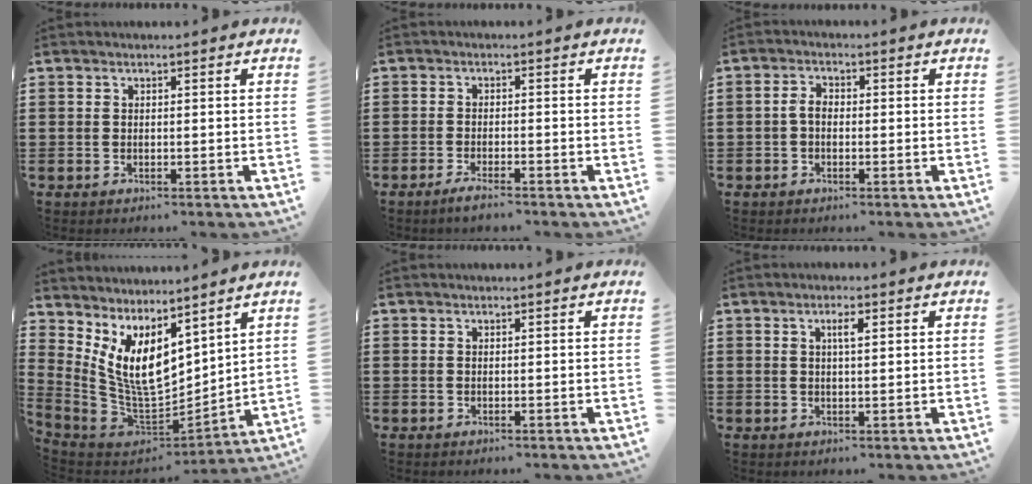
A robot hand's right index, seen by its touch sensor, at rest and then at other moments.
{"total": 2.0, "force": [-1.7, 0.1, 1.1], "torque": [-0.018, 0.001, -0.031]}
{"total": 2.6, "force": [-0.5, 1.6, 2.0], "torque": [-0.048, 0.002, -0.013]}
{"total": 9.9, "force": [4.8, 5.3, 6.8], "torque": [-0.175, -0.033, 0.092]}
{"total": 0.0}
{"total": 2.3, "force": [0.7, 0.5, 2.1], "torque": [-0.042, 0.006, 0.010]}